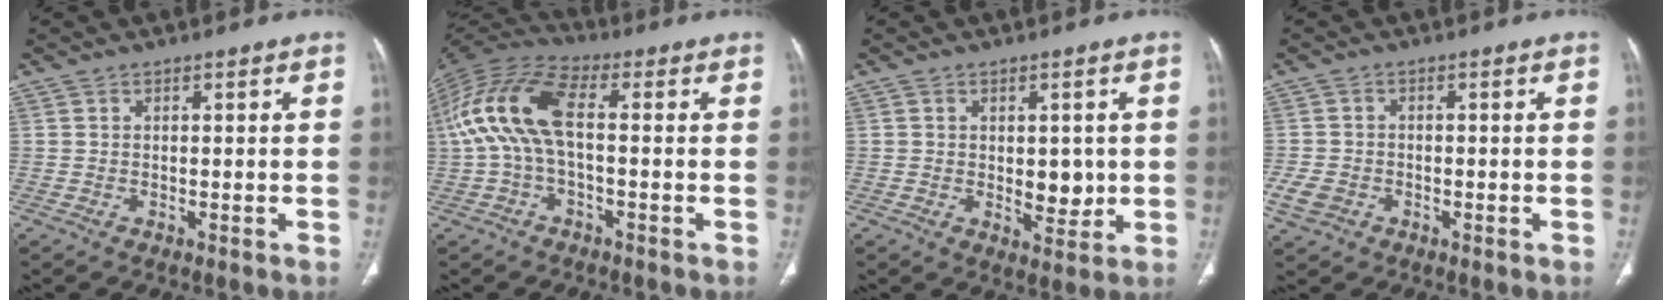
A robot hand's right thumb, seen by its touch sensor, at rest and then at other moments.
{"total": 14.1, "force": [0.1, 6.4, 12.5], "torque": [-0.276, 0.041, -0.004]}
{"total": 5.5, "force": [0.0, 3.4, 4.4], "torque": [-0.038, -0.010, 0.009]}
{"total": 4.2, "force": [-1.6, 3.3, 2.0], "torque": [-0.041, 0.009, -0.024]}